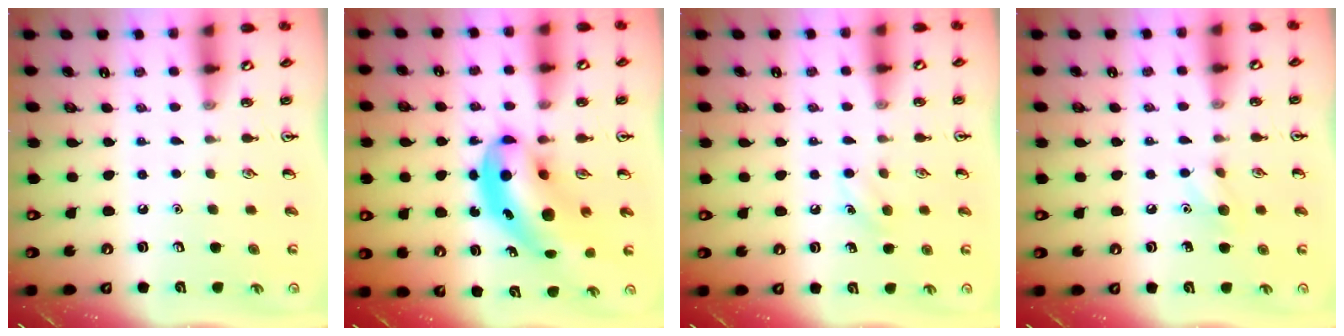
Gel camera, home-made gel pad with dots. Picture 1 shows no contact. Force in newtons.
{"total": 10.7, "press": 10.2, "slide": 3.3}
{"total": 6.5, "press": 6.3, "slide": 1.7}
{"total": 6.4, "press": 6.3, "slide": 1.4}